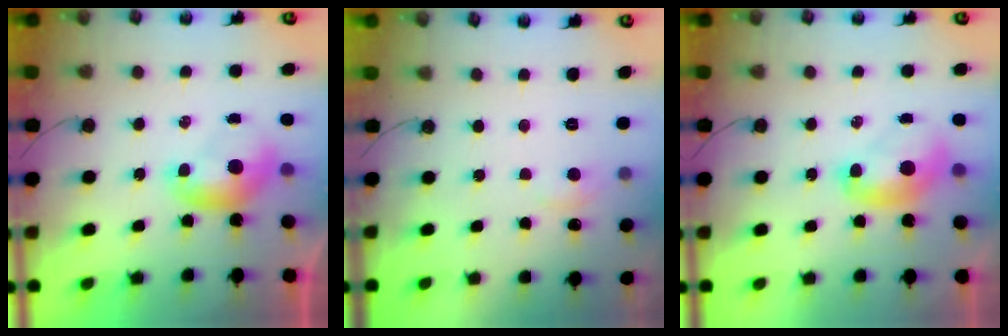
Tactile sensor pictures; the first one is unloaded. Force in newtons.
{"total": 3.7, "press": 3.6, "slide": 0.3}
{"total": 2.0, "press": 2.0, "slide": 0.2}